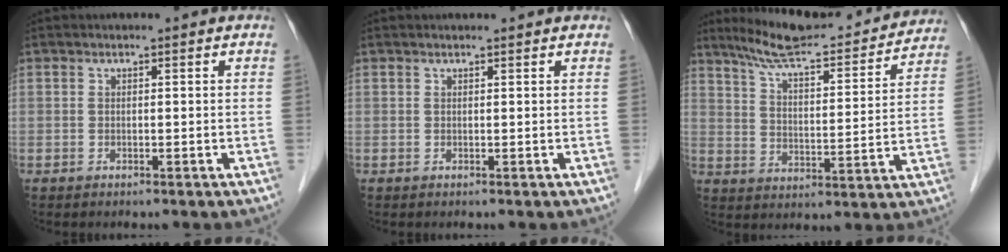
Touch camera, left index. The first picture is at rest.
{"total": 1.1, "force": [1.0, 0.1, 0.3], "torque": [-0.008, 0.011, 0.016]}
{"total": 18.7, "force": [17.2, 2.2, 7.0], "torque": [-0.110, -0.005, 0.245]}